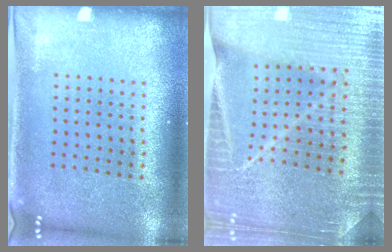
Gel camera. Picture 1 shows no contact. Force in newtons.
{"total": 3.9, "press": 3.8, "slide": 0.9}